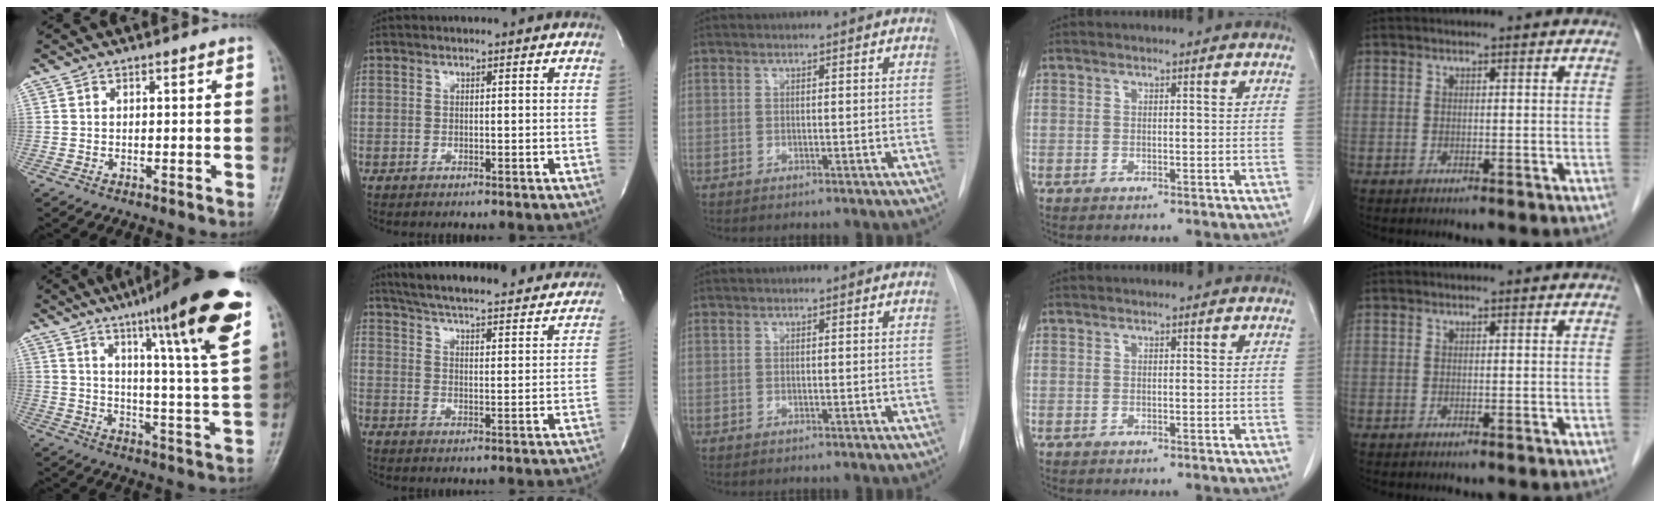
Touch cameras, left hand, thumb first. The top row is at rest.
{"thumb": {"total": 20.6, "force": [12.2, 1.1, 16.6], "torque": [-0.222, -0.051, 0.172]}, "index": {"total": 29.3, "force": [26.8, 4.6, 11.1], "torque": [-0.186, -0.038, 0.337]}}